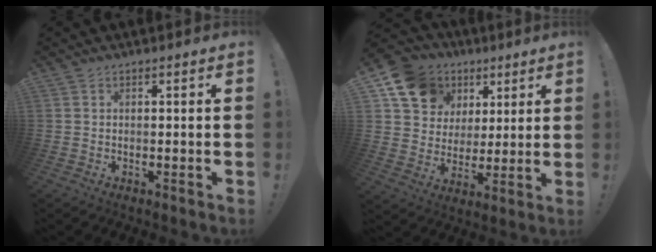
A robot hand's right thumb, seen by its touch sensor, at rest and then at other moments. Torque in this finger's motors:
{"motor_torque": [0.75, 1.83, 0.18, -0.04, 0.02]}